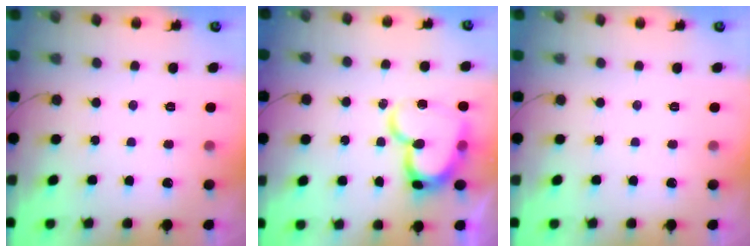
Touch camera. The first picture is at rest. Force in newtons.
{"total": 16.8, "press": 16.7, "slide": 1.9}
{"total": 0.0}